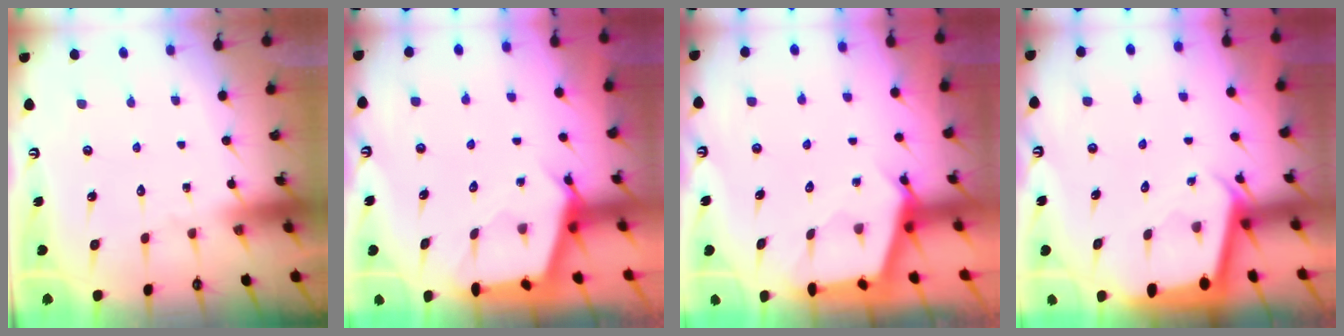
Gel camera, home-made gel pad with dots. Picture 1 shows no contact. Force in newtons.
{"total": 2.7, "press": 2.7, "slide": 0.3}
{"total": 2.6, "press": 2.6, "slide": 0.3}
{"total": 1.9, "press": 1.9, "slide": 0.1}